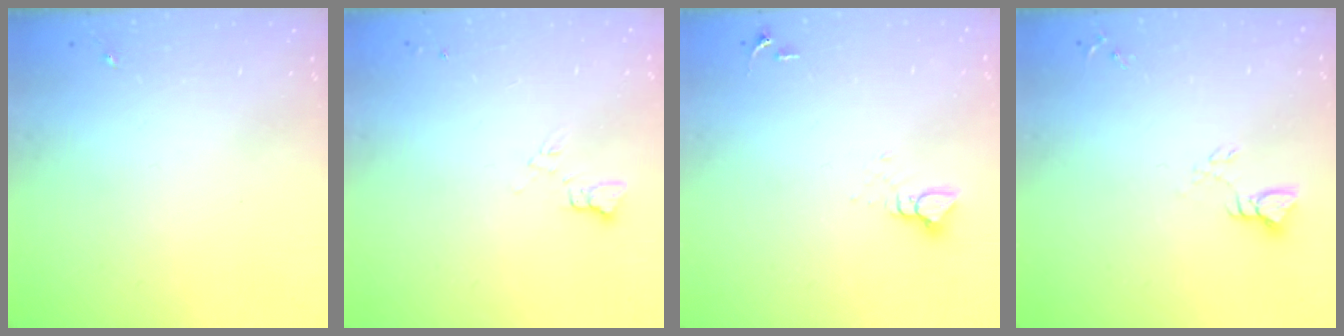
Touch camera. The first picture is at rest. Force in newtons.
{"total": 5.3, "press": 5.3, "slide": 0.4}
{"total": 3.9, "press": 3.9, "slide": 0.4}
{"total": 2.8, "press": 2.8, "slide": 0.2}